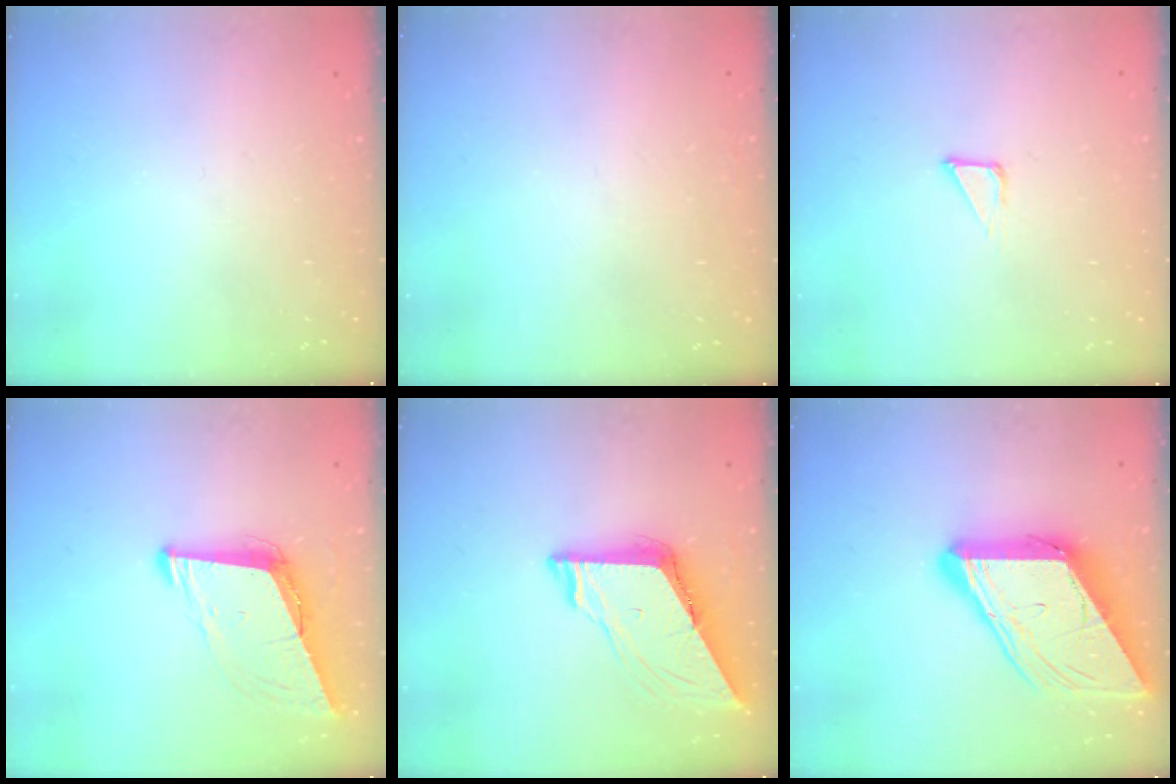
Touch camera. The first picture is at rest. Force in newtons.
{"total": 1.4, "press": 1.3, "slide": 0.2}
{"total": 2.8, "press": 2.8, "slide": 0.1}
{"total": 8.7, "press": 7.8, "slide": 3.8}
{"total": 8.2, "press": 8.1, "slide": 0.9}
{"total": 17.6, "press": 17.5, "slide": 1.9}